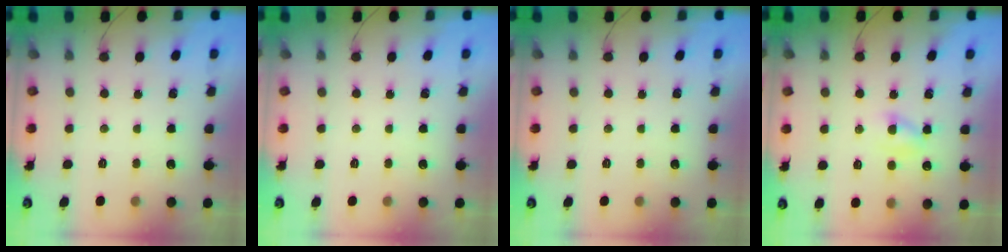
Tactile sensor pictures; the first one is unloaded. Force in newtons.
{"total": 0.0}
{"total": 0.0}
{"total": 2.8, "press": 2.5, "slide": 1.3}